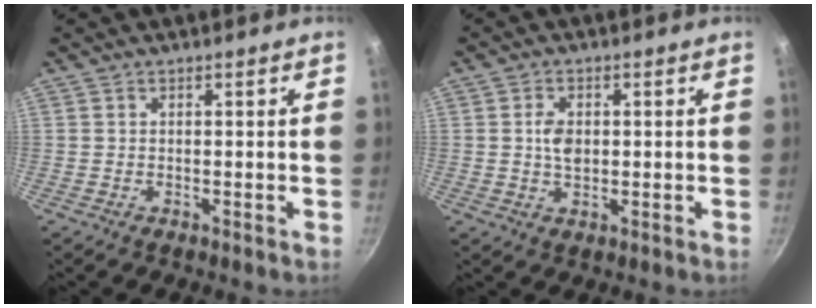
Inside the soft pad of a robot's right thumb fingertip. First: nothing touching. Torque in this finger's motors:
{"motor_torque": [0.60, 0.83, 0.88, 0.20, 0.01]}